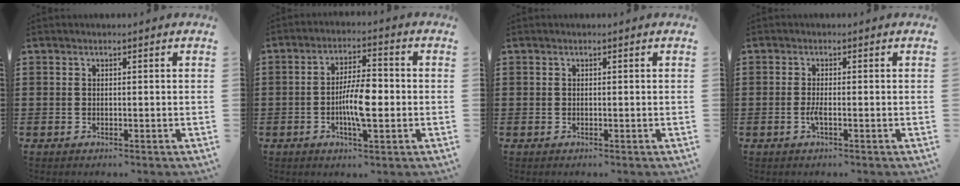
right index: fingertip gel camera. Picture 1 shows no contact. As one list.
[{"total": 7.1, "force": [-1.3, 2.1, 6.7], "torque": [-0.128, 0.001, -0.027]}, {"total": 0.0}, {"total": 1.7, "force": [-0.7, 0.2, 1.5], "torque": [-0.035, -0.003, -0.015]}]